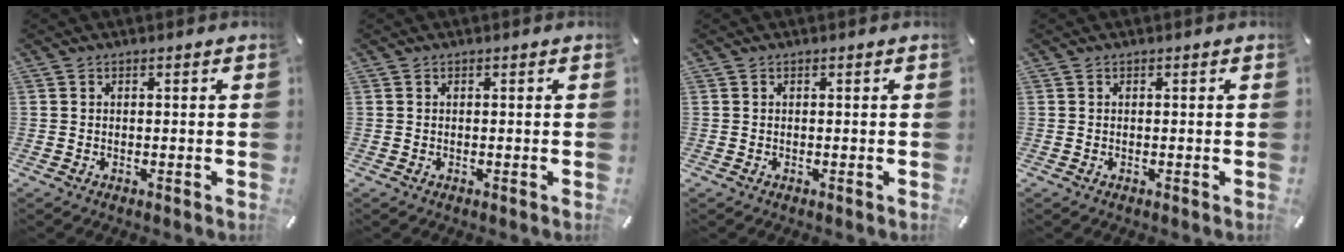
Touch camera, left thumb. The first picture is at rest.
{"total": 0.0}
{"total": 0.0}
{"total": 0.0}